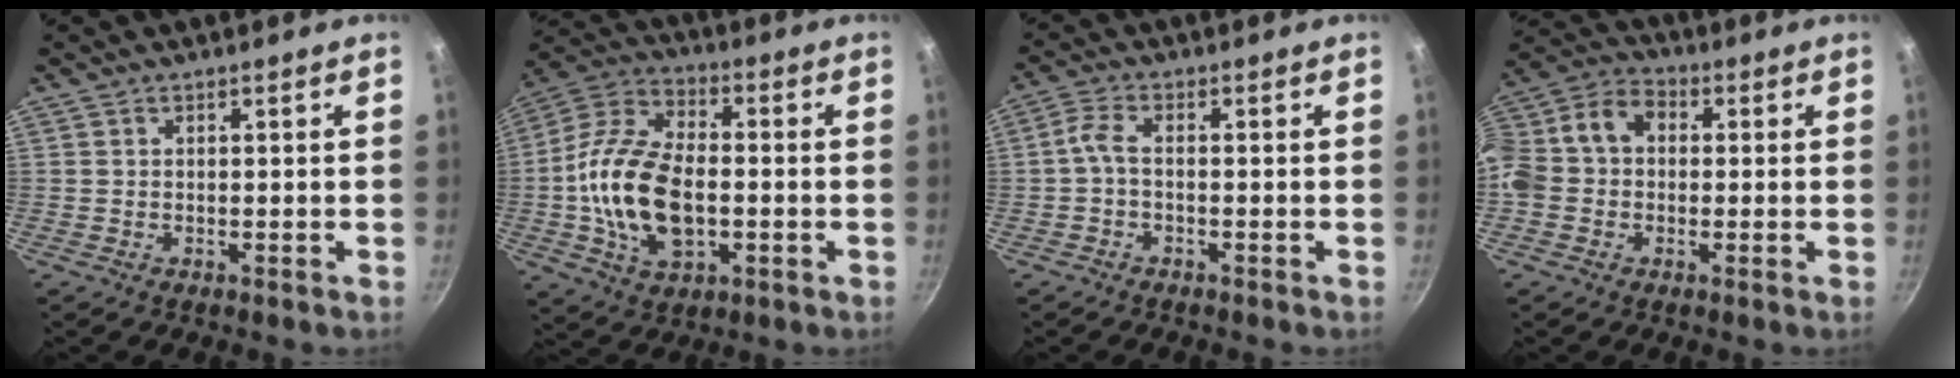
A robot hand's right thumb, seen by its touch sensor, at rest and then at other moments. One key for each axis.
{"total": 18.6, "fx": -2.0, "fy": 10.8, "fz": 15.0, "tx": -0.272, "ty": 0.028, "tz": -0.045}
{"total": 3.1, "fx": -1.0, "fy": 1.3, "fz": 2.7, "tx": -0.069, "ty": 0.013, "tz": -0.028}
{"total": 13.4, "fx": 0.2, "fy": 10.5, "fz": 8.2, "tx": -0.150, "ty": 0.047, "tz": -0.019}